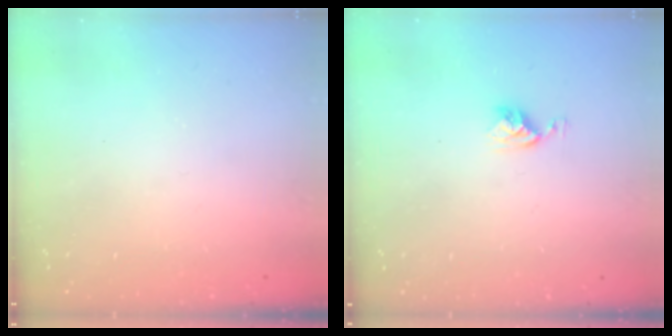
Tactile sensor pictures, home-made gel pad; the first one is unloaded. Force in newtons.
{"total": 5.2, "press": 5.2, "slide": 0.6}